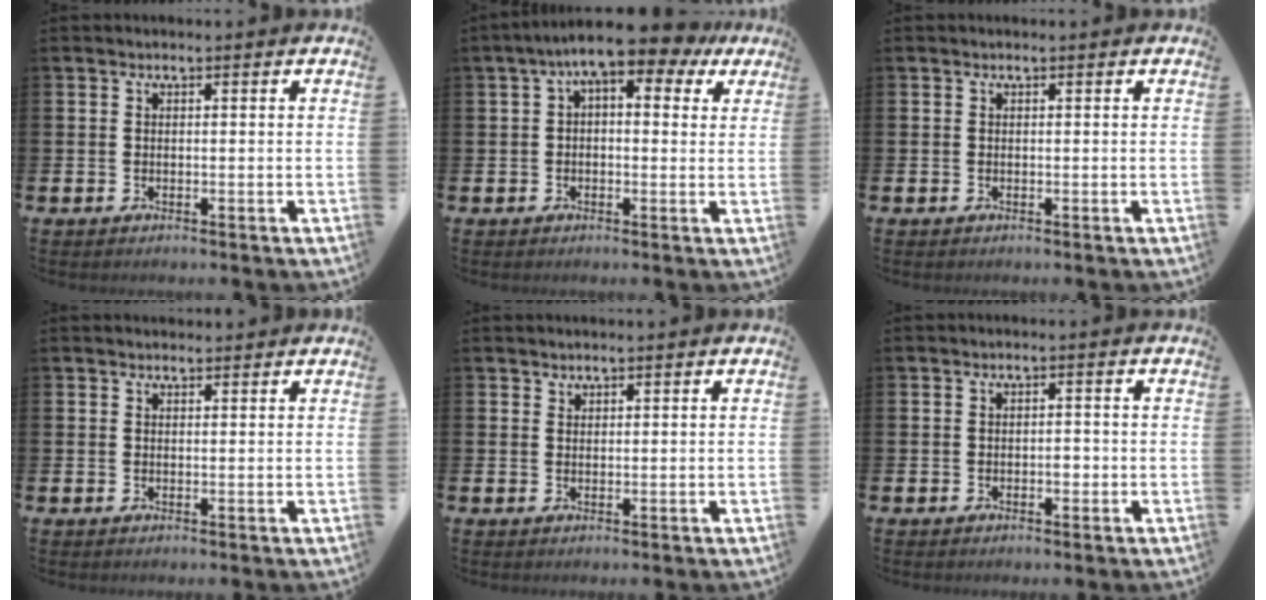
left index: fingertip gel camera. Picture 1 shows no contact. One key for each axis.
{"total": 7.1, "fx": 4.6, "fy": 2.7, "fz": 4.7, "tx": -0.086, "ty": -0.014, "tz": 0.077}
{"total": 0.0}
{"total": 1.1, "fx": 1.0, "fy": 0.3, "fz": 0.1, "tx": 0.011, "ty": -0.002, "tz": 0.016}
{"total": 1.2, "fx": 1.1, "fy": 0.4, "fz": -0.1, "tx": 0.014, "ty": -0.002, "tz": 0.019}
{"total": 1.1, "fx": -0.4, "fy": 0.7, "fz": 0.7, "tx": -0.008, "ty": 0.000, "tz": -0.010}